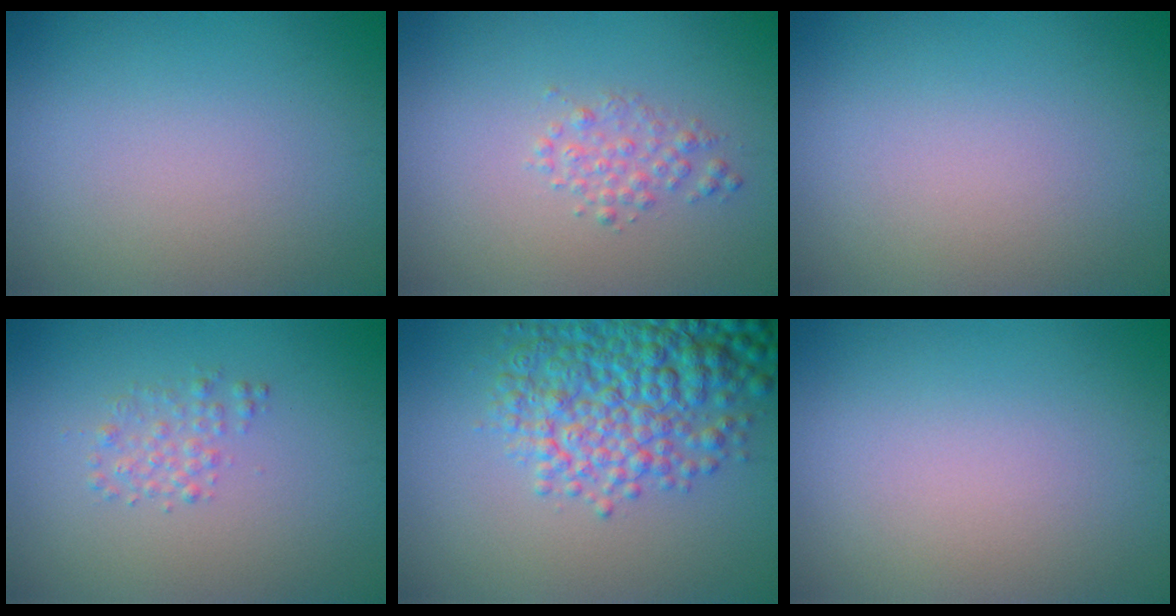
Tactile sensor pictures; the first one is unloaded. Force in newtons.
{"total": 1.6, "press": 1.6, "slide": 0.1}
{"total": 0.0}
{"total": 1.5, "press": 1.5, "slide": 0.0}
{"total": 7.8, "press": 7.7, "slide": 0.2}
{"total": 0.0}